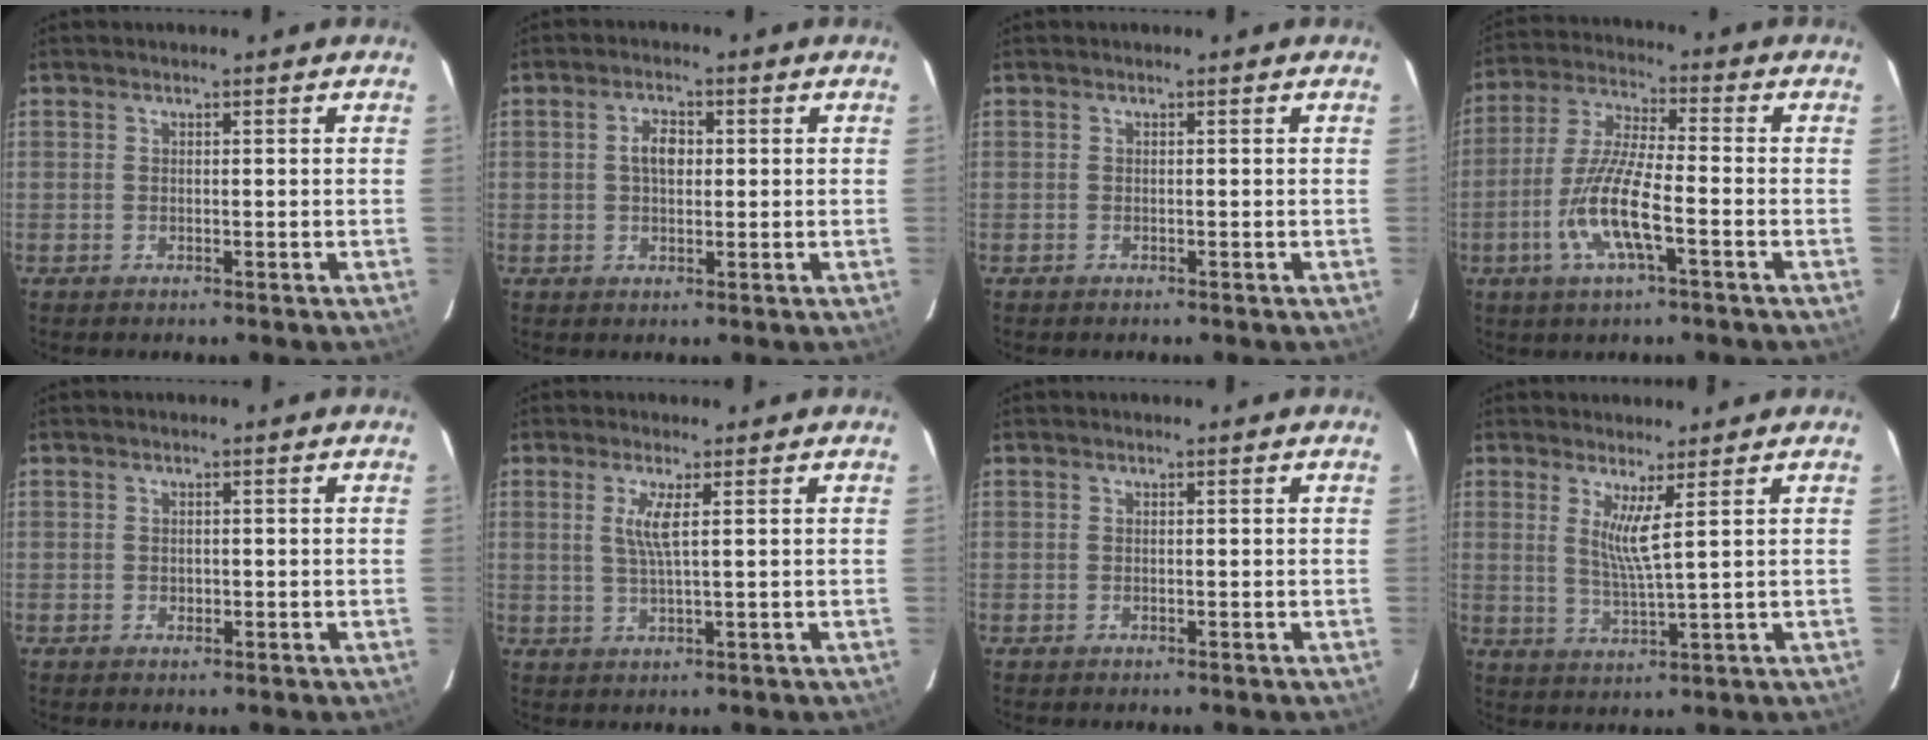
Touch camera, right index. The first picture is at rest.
{"total": 3.6, "force": [0.4, 2.2, 2.8], "torque": [-0.049, 0.011, 0.008]}
{"total": 0.0}
{"total": 11.7, "force": [-4.3, 2.1, 10.6], "torque": [-0.225, -0.006, -0.085]}
{"total": 1.0, "force": [-0.3, 0.9, 0.4], "torque": [-0.004, -0.001, -0.004]}
{"total": 3.5, "force": [1.0, -0.2, 3.4], "torque": [-0.067, -0.005, 0.019]}
{"total": 0.0}
{"total": 4.6, "force": [2.1, -0.6, 4.1], "torque": [-0.079, -0.018, 0.037]}